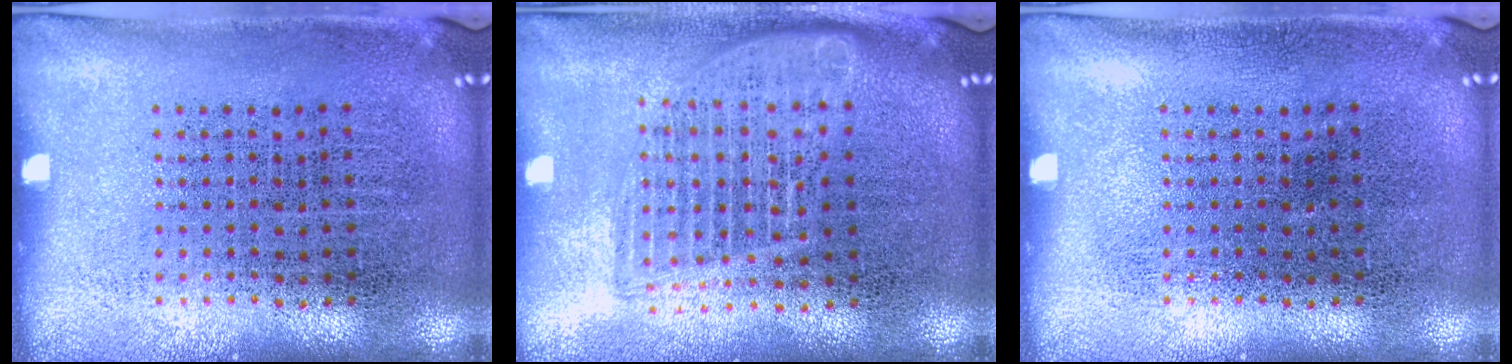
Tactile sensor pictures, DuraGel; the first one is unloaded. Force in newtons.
{"total": 1.6, "press": 1.5, "slide": 0.8}
{"total": 0.0}